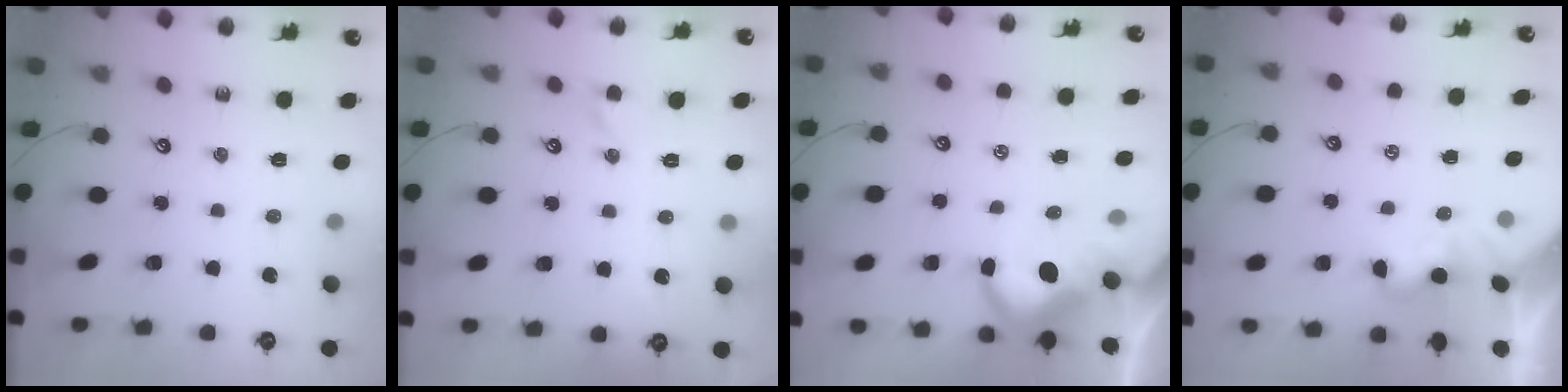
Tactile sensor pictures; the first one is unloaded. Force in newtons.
{"total": 0.9, "press": 0.8, "slide": 0.5}
{"total": 8.3, "press": 8.1, "slide": 1.6}
{"total": 2.0, "press": 1.9, "slide": 0.5}